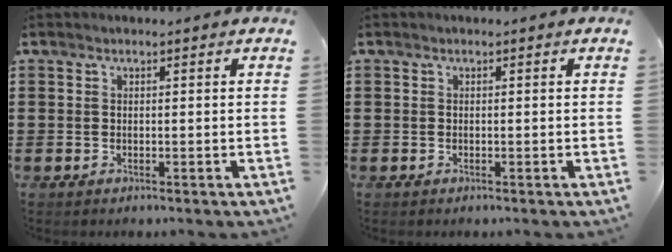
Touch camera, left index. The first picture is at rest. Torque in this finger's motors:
{"motor_torque": [0.00, 0.00, 0.00, 0.01]}